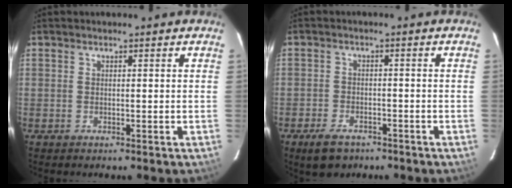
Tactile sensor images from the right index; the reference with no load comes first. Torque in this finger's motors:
{"motor_torque": [0.67, -0.62, 0.08, 0.01]}